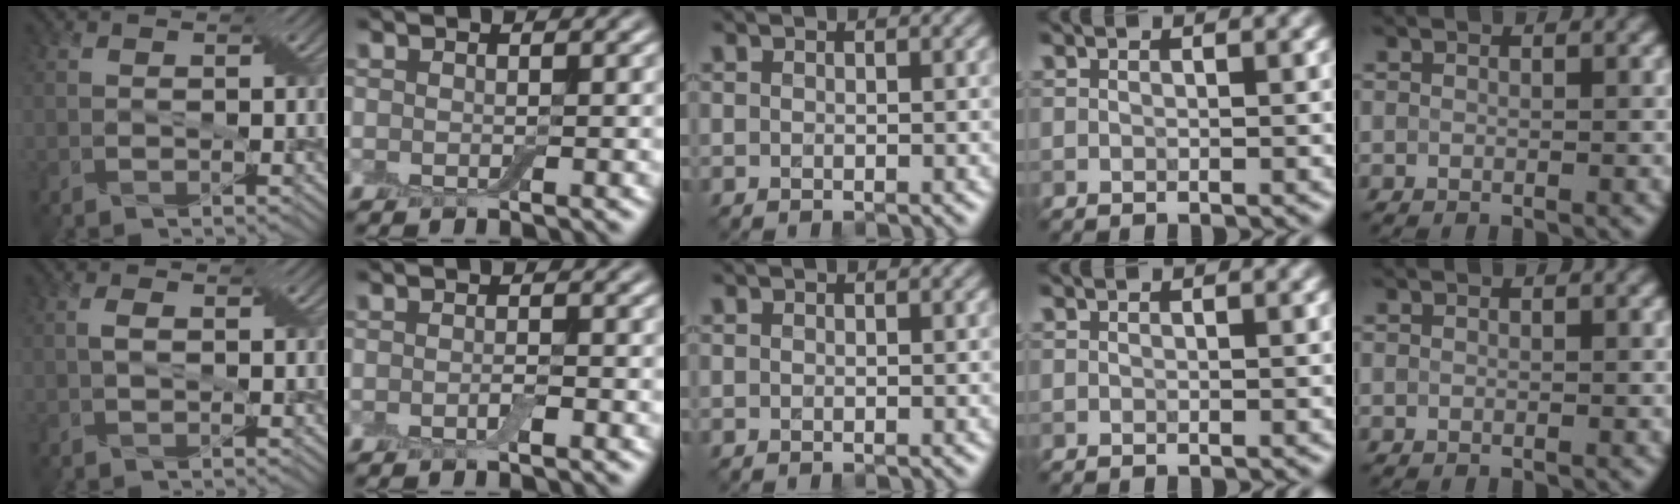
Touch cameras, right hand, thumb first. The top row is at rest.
{"thumb": {"total": 1.2, "force": [0.0, 0.6, 1.0], "torque": [-0.022, 0.005, 0.000]}, "index": {"total": 0.9, "force": [-0.4, 0.2, 0.8], "torque": [-0.017, -0.001, -0.008]}}